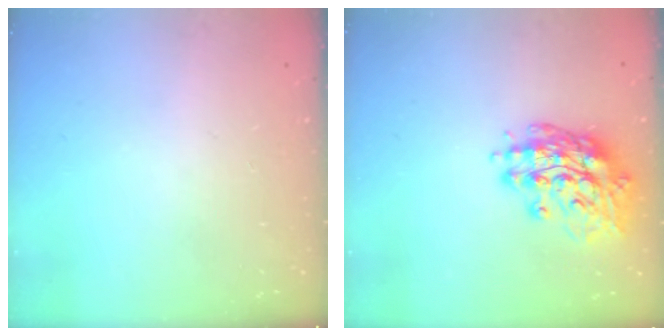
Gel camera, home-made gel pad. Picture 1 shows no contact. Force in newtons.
{"total": 15.6, "press": 15.3, "slide": 3.5}